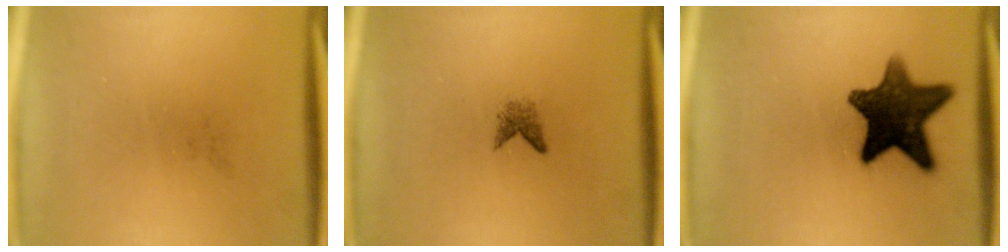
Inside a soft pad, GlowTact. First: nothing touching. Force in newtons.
{"total": 1.3}
{"total": 13.3}